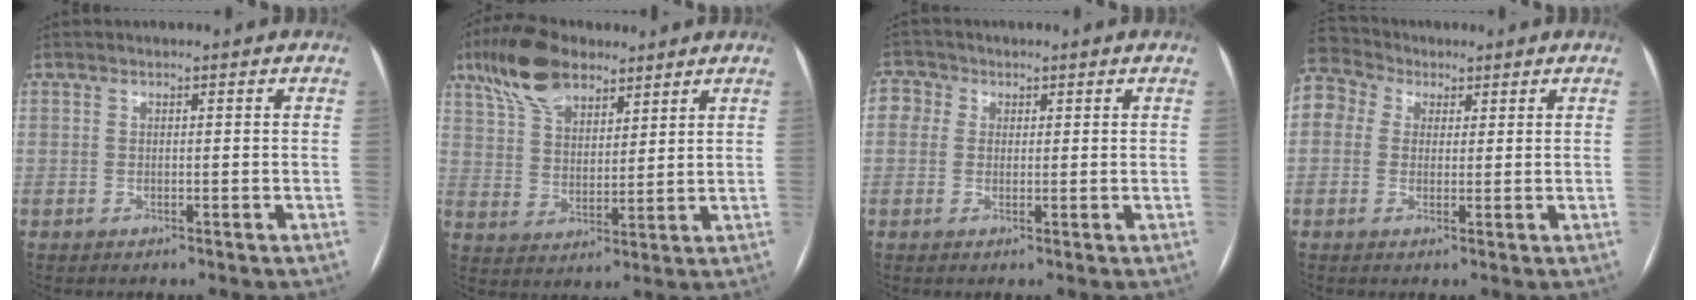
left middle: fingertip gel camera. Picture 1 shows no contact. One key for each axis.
{"total": 11.8, "fx": 8.1, "fy": 5.4, "fz": 6.6, "tx": -0.131, "ty": 0.028, "tz": 0.151}
{"total": 1.5, "fx": -0.9, "fy": 1.2, "fz": 0.2, "tx": -0.007, "ty": 0.005, "tz": -0.007}
{"total": 8.2, "fx": 3.8, "fy": 6.8, "fz": 2.6, "tx": -0.090, "ty": 0.053, "tz": 0.088}